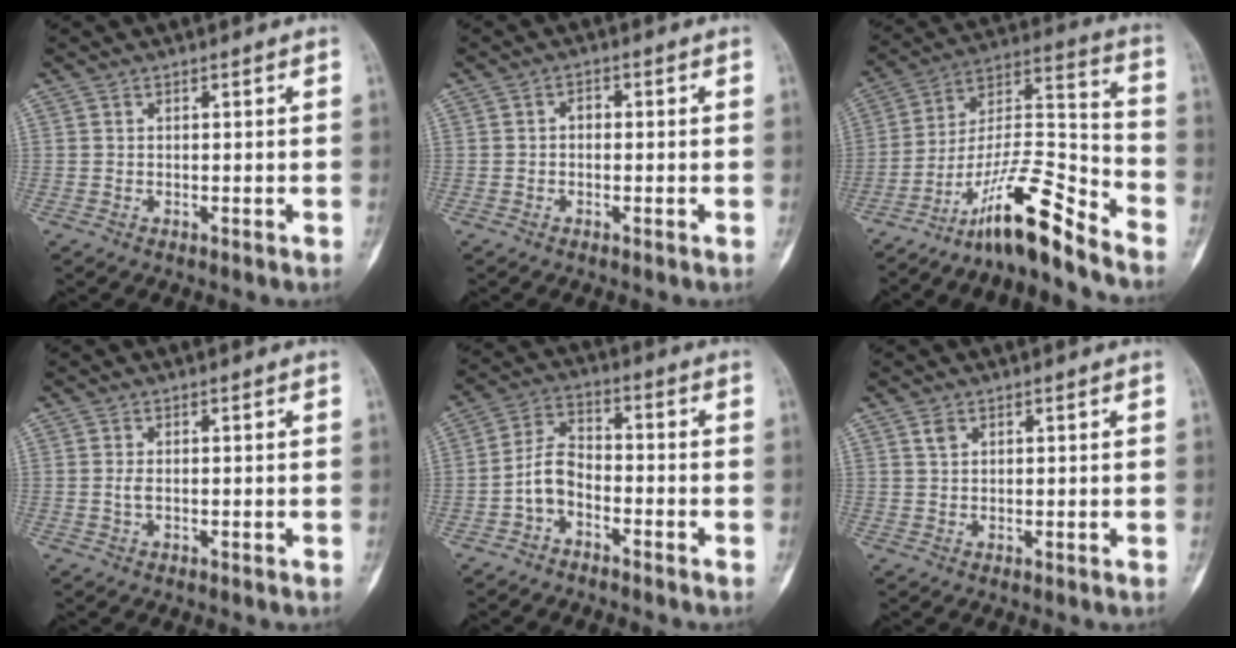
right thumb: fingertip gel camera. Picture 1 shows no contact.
{"total": 1.6, "force": [-0.2, 1.1, 1.0], "torque": [-0.008, 0.008, -0.008]}
{"total": 15.8, "force": [-12.2, 2.3, 9.7], "torque": [-0.175, 0.112, -0.216]}
{"total": 2.5, "force": [-0.2, 1.1, 2.2], "torque": [-0.057, -0.001, -0.006]}
{"total": 6.1, "force": [-3.0, 3.7, 3.8], "torque": [-0.070, 0.036, -0.068]}
{"total": 1.4, "force": [0.8, 0.8, 0.7], "torque": [-0.008, 0.000, 0.017]}